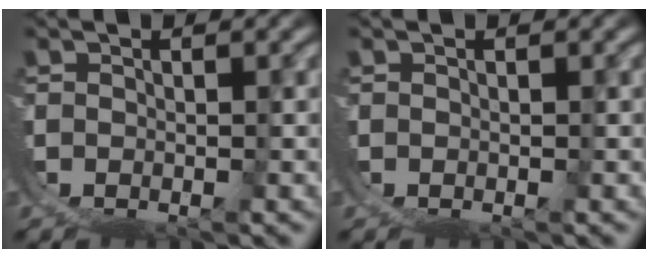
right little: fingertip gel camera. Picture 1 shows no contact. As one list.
[{"total": 0.0}]